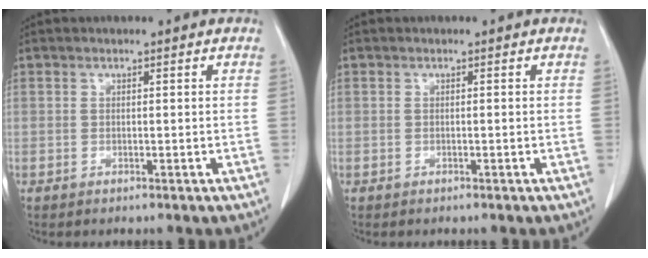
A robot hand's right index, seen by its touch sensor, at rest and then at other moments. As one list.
[{"total": 0.0}]